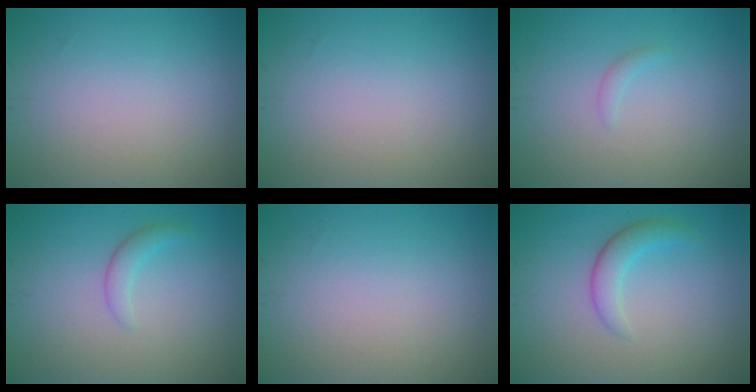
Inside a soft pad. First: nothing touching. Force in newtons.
{"total": 0.0}
{"total": 0.7, "press": 0.7, "slide": 0.1}
{"total": 1.5, "press": 1.5, "slide": 0.1}
{"total": 0.0}
{"total": 2.4, "press": 2.4, "slide": 0.2}